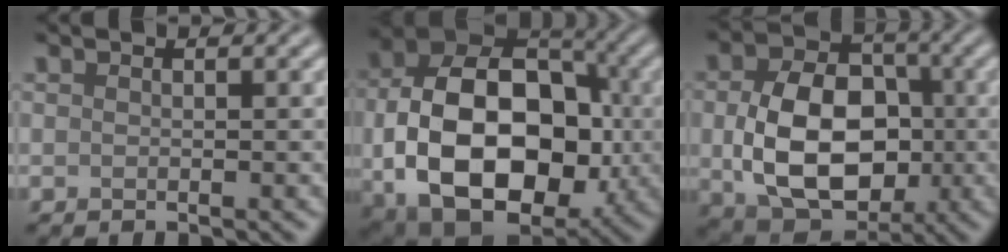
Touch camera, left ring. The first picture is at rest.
{"total": 16.8, "force": [-1.9, 11.6, 12.1], "torque": [-0.201, -0.022, -0.030]}
{"total": 10.9, "force": [-0.7, 7.7, 7.6], "torque": [-0.146, -0.015, -0.004]}